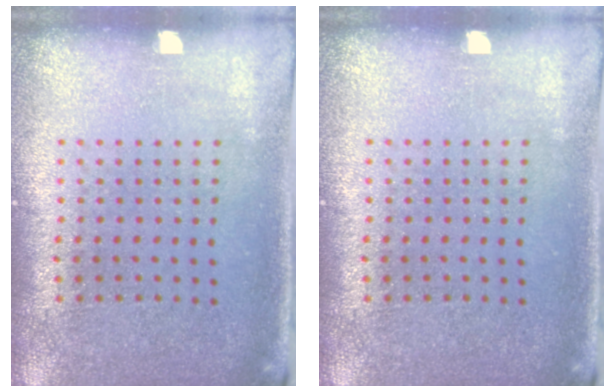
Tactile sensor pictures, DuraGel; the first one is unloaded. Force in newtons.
{"total": 0.0}